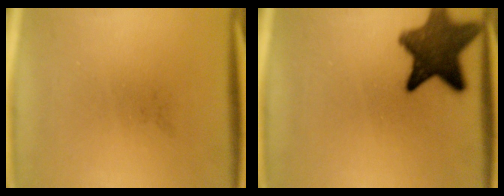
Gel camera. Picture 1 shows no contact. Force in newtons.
{"total": 11.4}